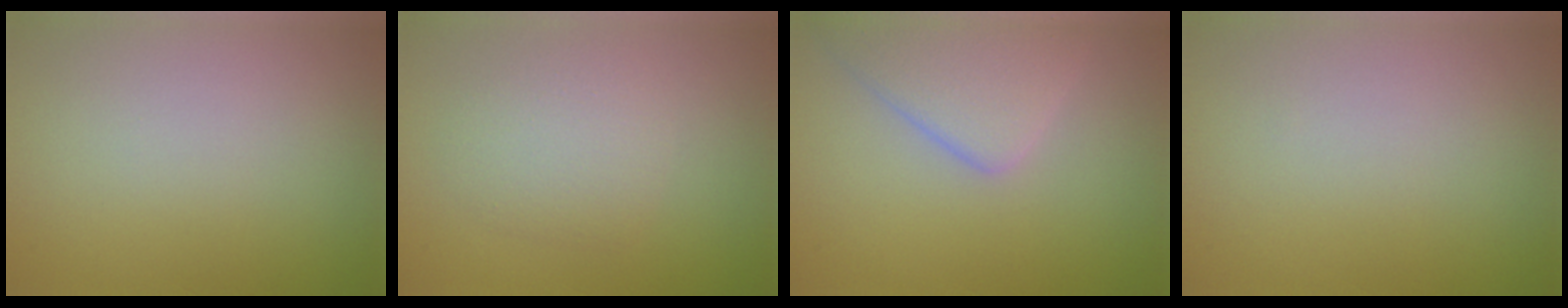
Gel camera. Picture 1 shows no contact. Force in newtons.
{"total": 2.8, "press": 2.8, "slide": 0.2}
{"total": 4.7, "press": 4.7, "slide": 0.1}
{"total": 0.0}